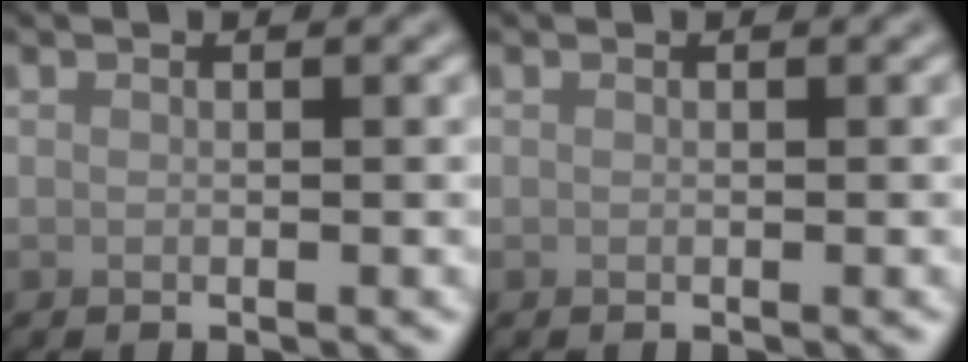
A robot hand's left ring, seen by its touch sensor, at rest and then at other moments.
{"total": 0.0}